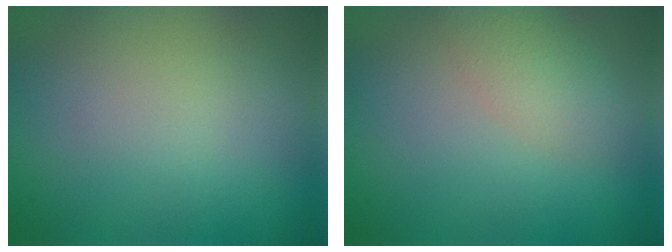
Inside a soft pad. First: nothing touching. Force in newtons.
{"total": 2.8, "press": 2.8, "slide": 0.1}